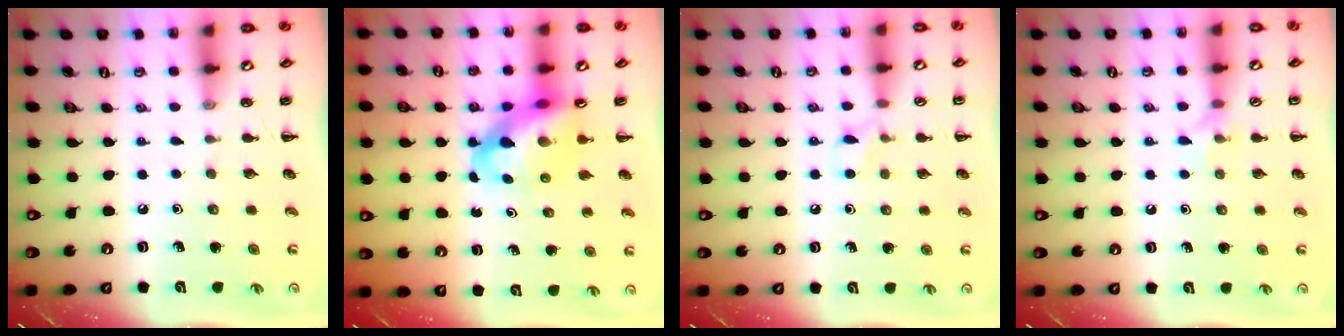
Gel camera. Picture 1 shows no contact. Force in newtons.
{"total": 11.6, "press": 11.1, "slide": 3.6}
{"total": 4.4, "press": 4.1, "slide": 1.4}
{"total": 4.9, "press": 4.8, "slide": 0.8}